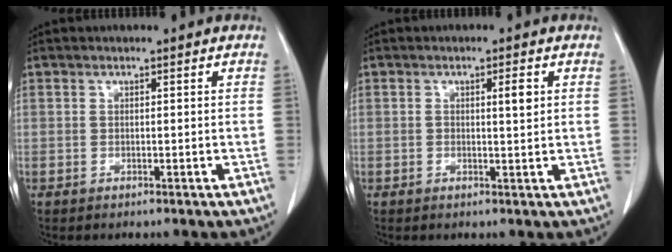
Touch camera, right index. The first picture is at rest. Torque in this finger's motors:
{"motor_torque": [-0.04, -0.02, -0.02, 0.00]}